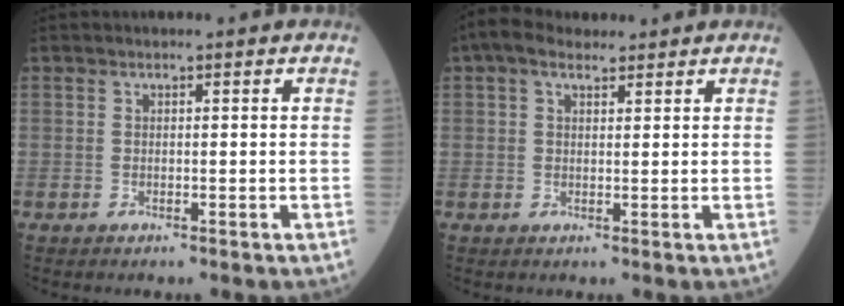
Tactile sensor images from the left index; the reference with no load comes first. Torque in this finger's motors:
{"motor_torque": [1.08, -1.06, 0.34, 0.08]}